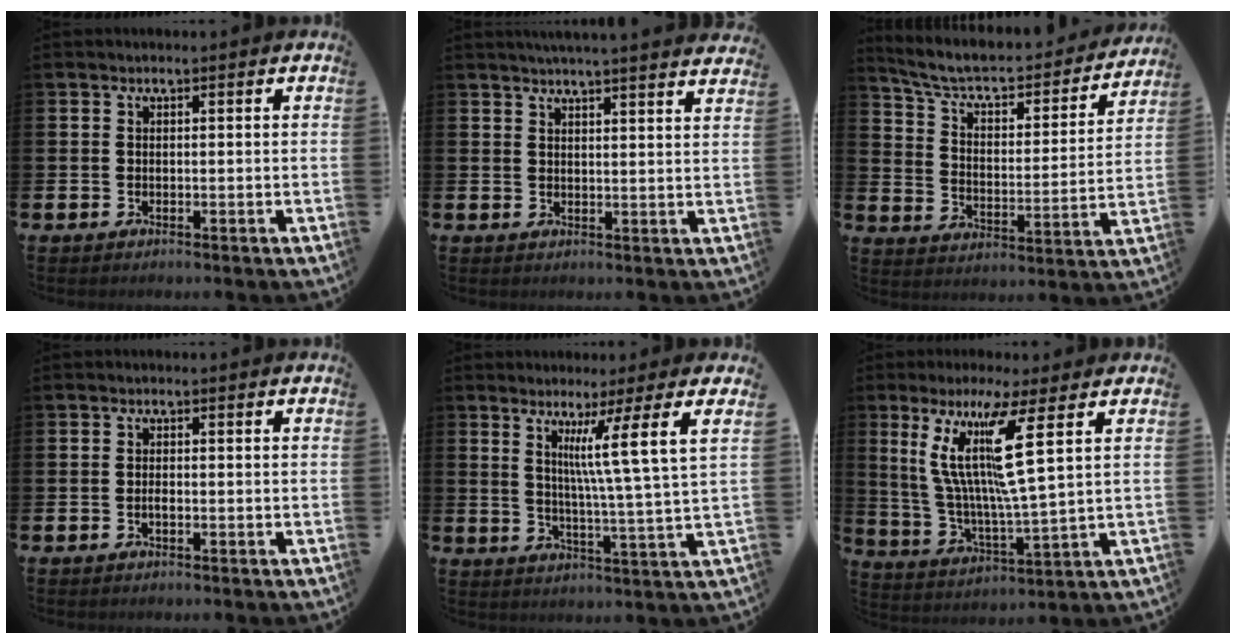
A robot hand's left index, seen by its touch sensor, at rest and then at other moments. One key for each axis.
{"total": 4.0, "fx": 3.8, "fy": -0.9, "fz": 0.5, "tx": -0.016, "ty": -0.020, "tz": 0.069}
{"total": 7.4, "fx": 6.5, "fy": 1.9, "fz": 3.0, "tx": -0.086, "ty": -0.050, "tz": 0.105}
{"total": 0.8, "fx": -0.4, "fy": 0.2, "fz": 0.6, "tx": -0.019, "ty": 0.001, "tz": -0.005}
{"total": 7.6, "fx": 4.0, "fy": -1.4, "fz": 6.4, "tx": -0.115, "ty": -0.031, "tz": 0.056}
{"total": 12.3, "fx": 6.3, "fy": 0.4, "fz": 10.5, "tx": -0.209, "ty": -0.024, "tz": 0.098}